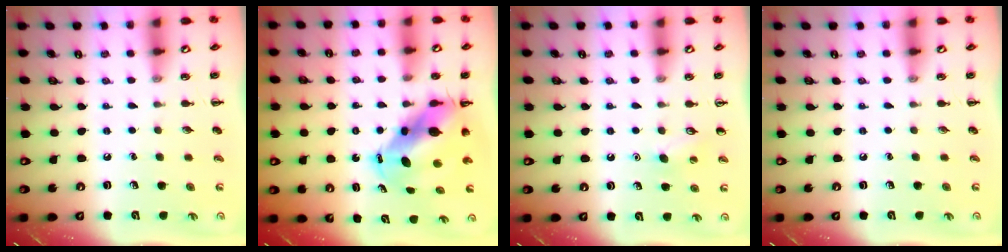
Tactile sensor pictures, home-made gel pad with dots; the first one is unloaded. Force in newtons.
{"total": 9.4, "press": 9.0, "slide": 2.5}
{"total": 5.8, "press": 5.6, "slide": 1.6}
{"total": 0.0}